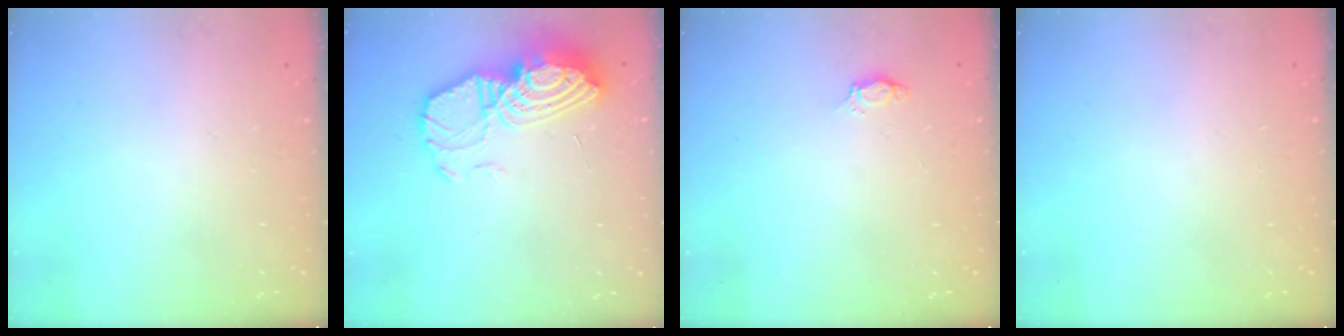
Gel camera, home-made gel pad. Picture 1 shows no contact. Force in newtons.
{"total": 16.1, "press": 16.0, "slide": 1.8}
{"total": 3.0, "press": 2.9, "slide": 0.4}
{"total": 0.0}